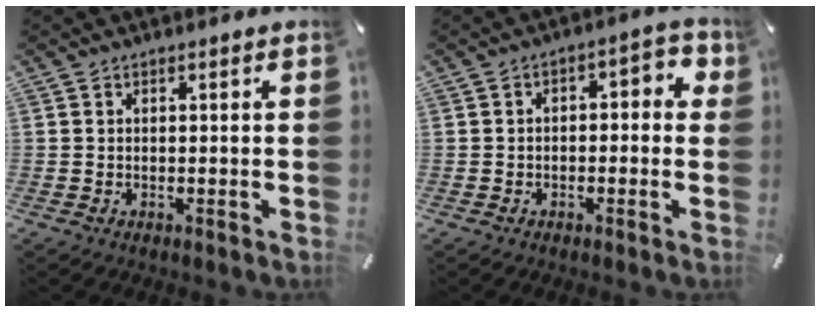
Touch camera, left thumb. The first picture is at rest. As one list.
[{"total": 3.8, "force": [-1.5, 2.2, 2.8], "torque": [-0.045, 0.014, -0.033]}]